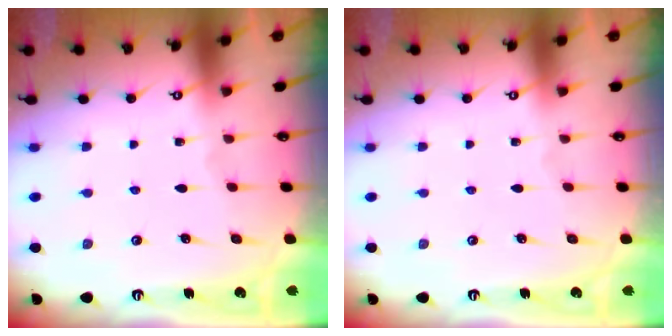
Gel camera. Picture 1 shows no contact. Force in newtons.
{"total": 0.0}